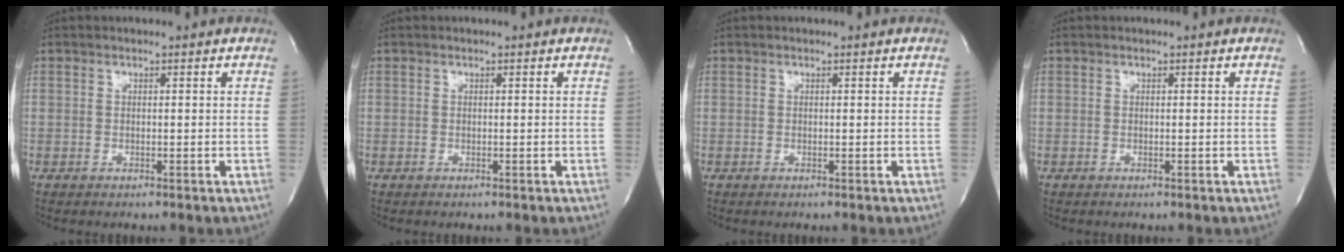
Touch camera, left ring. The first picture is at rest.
{"total": 0.0}
{"total": 0.0}
{"total": 0.0}